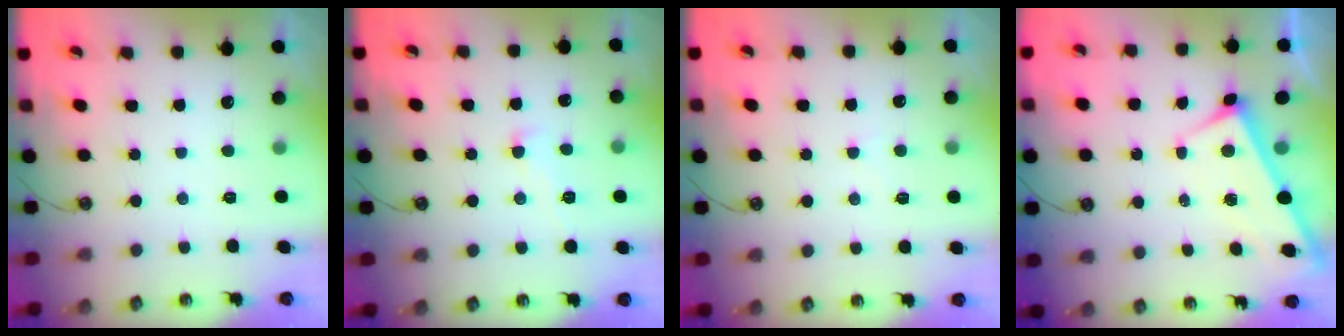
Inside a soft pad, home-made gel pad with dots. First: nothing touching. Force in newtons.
{"total": 1.3, "press": 1.3, "slide": 0.2}
{"total": 3.0, "press": 3.0, "slide": 0.4}
{"total": 2.6, "press": 2.6, "slide": 0.3}